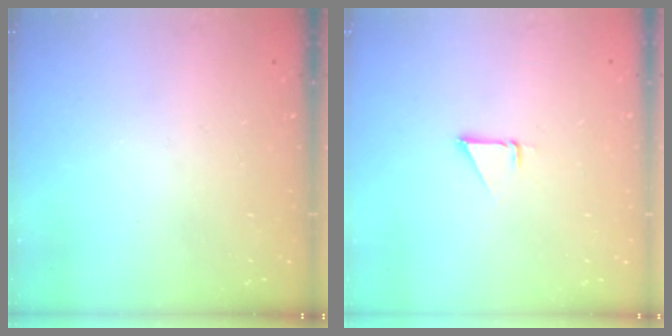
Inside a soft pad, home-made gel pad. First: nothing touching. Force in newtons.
{"total": 1.5, "press": 1.5, "slide": 0.1}